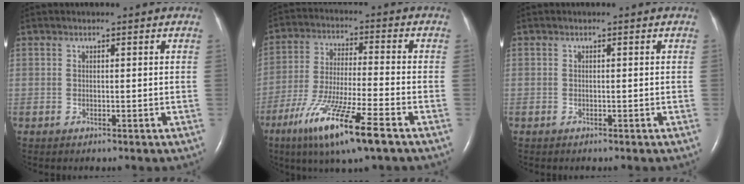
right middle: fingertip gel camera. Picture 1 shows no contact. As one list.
[{"total": 13.7, "force": [-7.7, 0.6, 11.3], "torque": [-0.224, -0.032, -0.138]}, {"total": 0.0}]